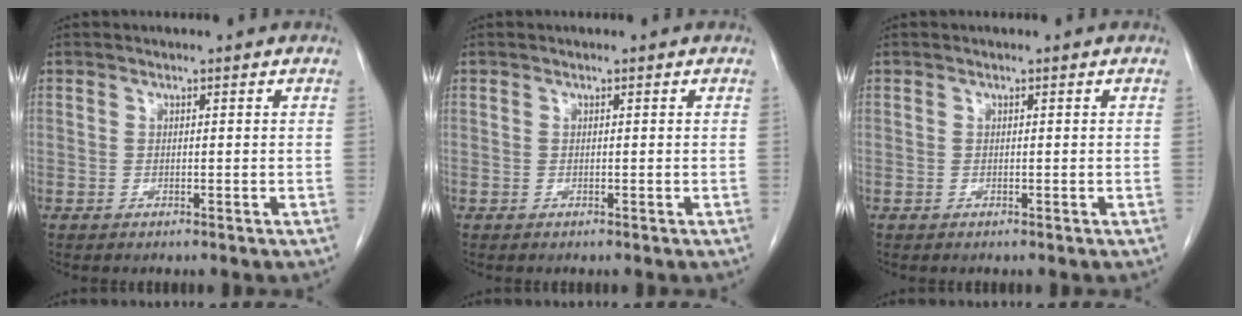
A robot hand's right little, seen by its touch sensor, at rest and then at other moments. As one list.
[{"total": 0.0}, {"total": 0.0}]